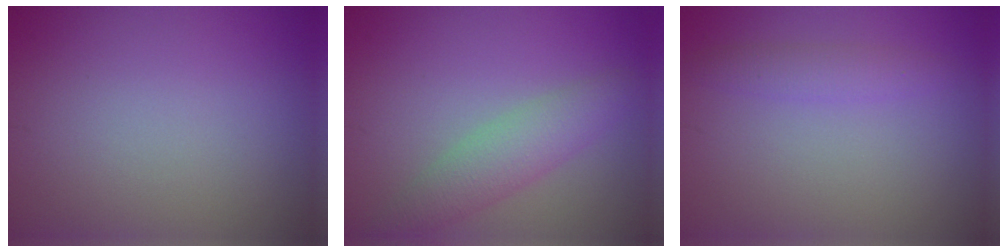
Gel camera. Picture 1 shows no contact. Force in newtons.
{"total": 3.5, "press": 3.5, "slide": 0.2}
{"total": 1.8, "press": 1.8, "slide": 0.1}